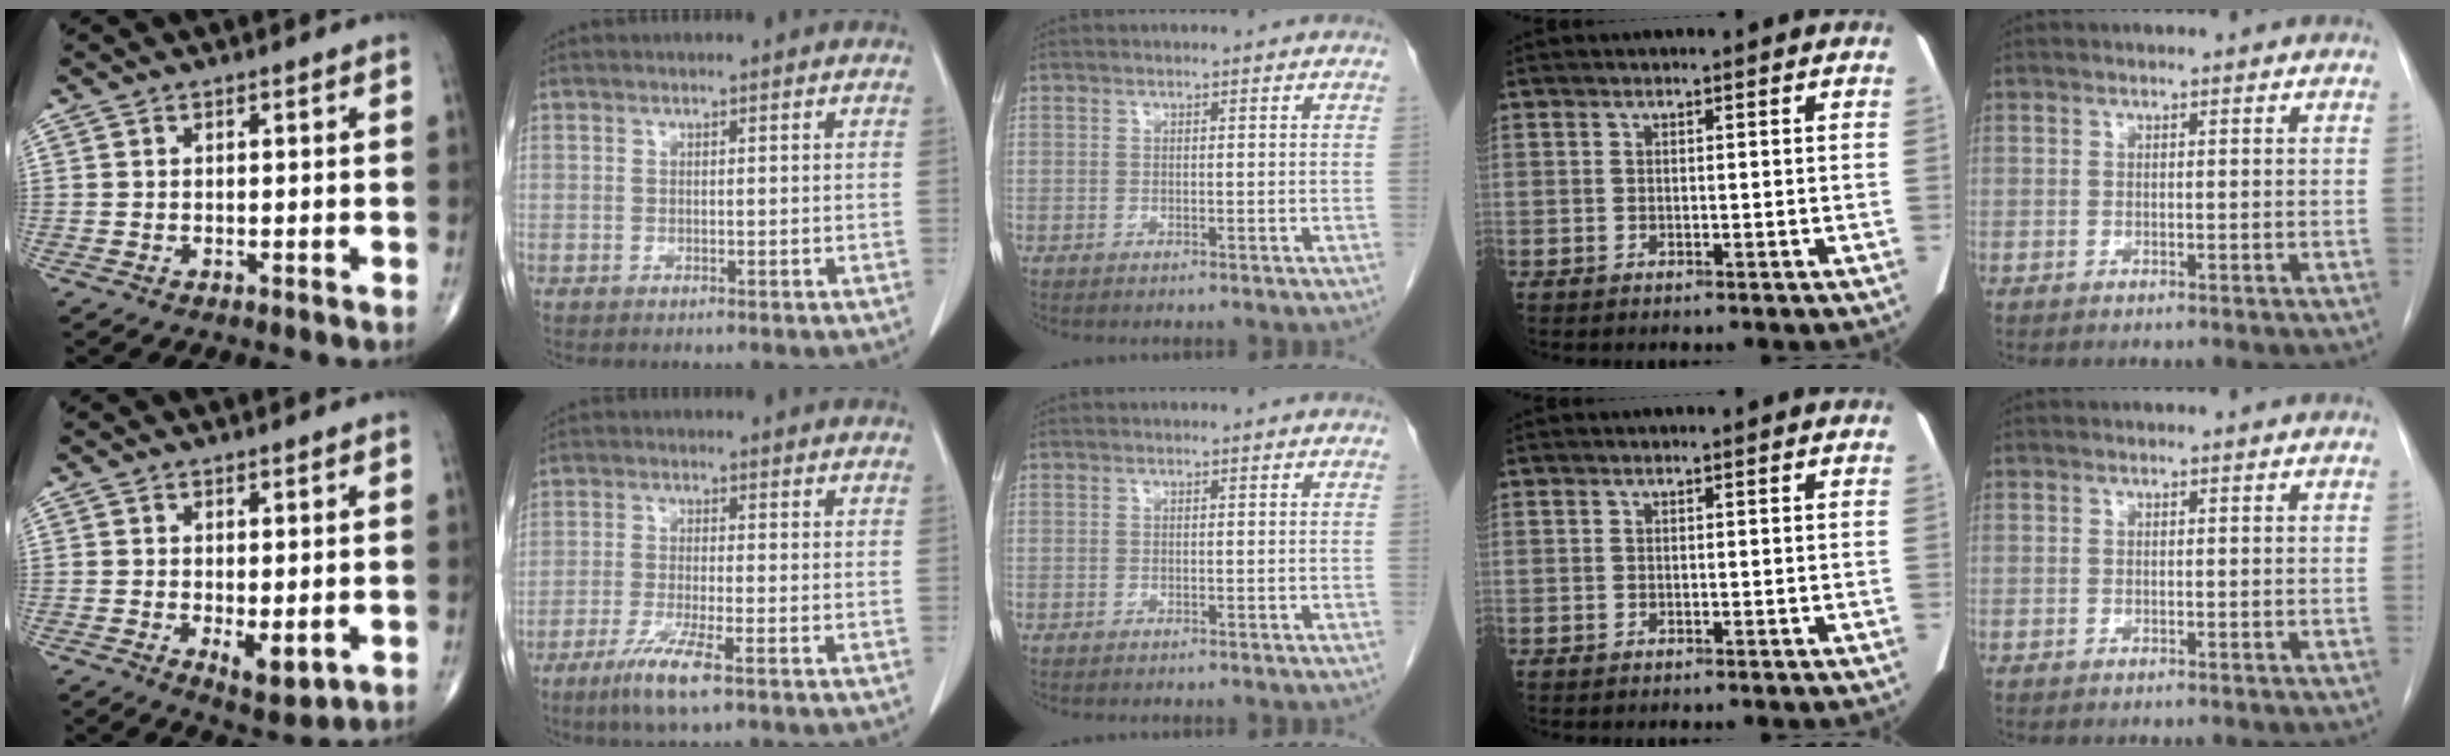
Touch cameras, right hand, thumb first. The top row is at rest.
{"thumb": {"total": 5.2, "force": [-0.9, 2.3, 4.6], "torque": [-0.063, -0.016, -0.004]}, "index": {"total": 6.4, "force": [-3.8, 0.2, 5.1], "torque": [-0.104, -0.017, -0.071]}}